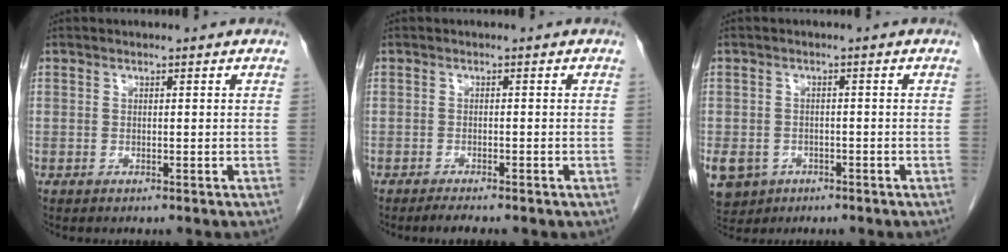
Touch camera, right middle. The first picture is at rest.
{"total": 2.9, "force": [-2.3, 0.6, 1.7], "torque": [-0.025, -0.006, -0.029]}
{"total": 11.1, "force": [-4.8, 9.2, 4.0], "torque": [-0.120, 0.000, -0.065]}